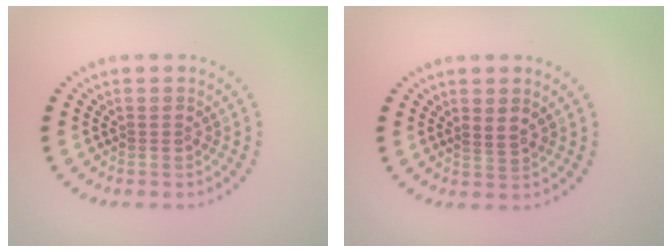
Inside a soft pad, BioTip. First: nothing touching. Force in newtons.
{"total": 0.9, "press": 0.7, "slide": 0.5}